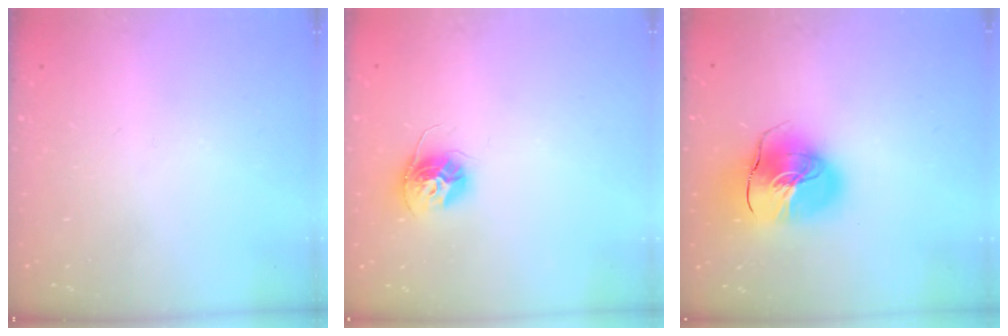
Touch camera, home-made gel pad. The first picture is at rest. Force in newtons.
{"total": 11.3, "press": 11.2, "slide": 0.8}
{"total": 16.2, "press": 16.0, "slide": 2.3}